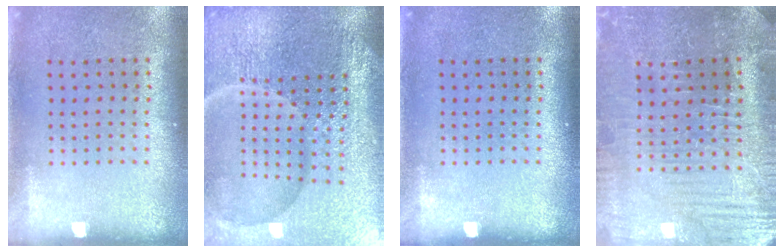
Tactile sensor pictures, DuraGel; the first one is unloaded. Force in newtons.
{"total": 7.3, "press": 6.4, "slide": 3.5}
{"total": 0.0}
{"total": 1.8, "press": 1.8, "slide": 0.3}